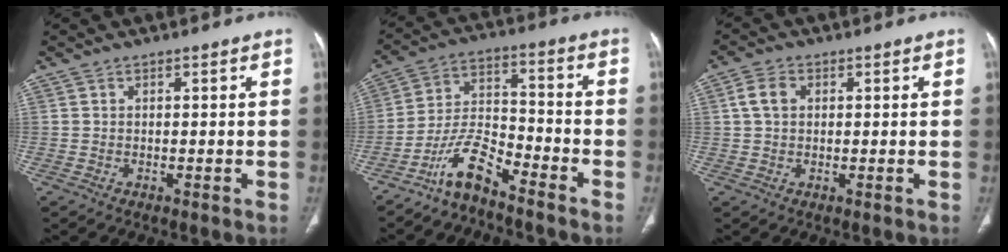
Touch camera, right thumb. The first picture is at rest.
{"total": 8.7, "force": [-7.0, 2.3, 4.7], "torque": [-0.096, 0.067, -0.141]}
{"total": 4.0, "force": [0.9, 2.8, 2.7], "torque": [-0.051, 0.008, 0.017]}